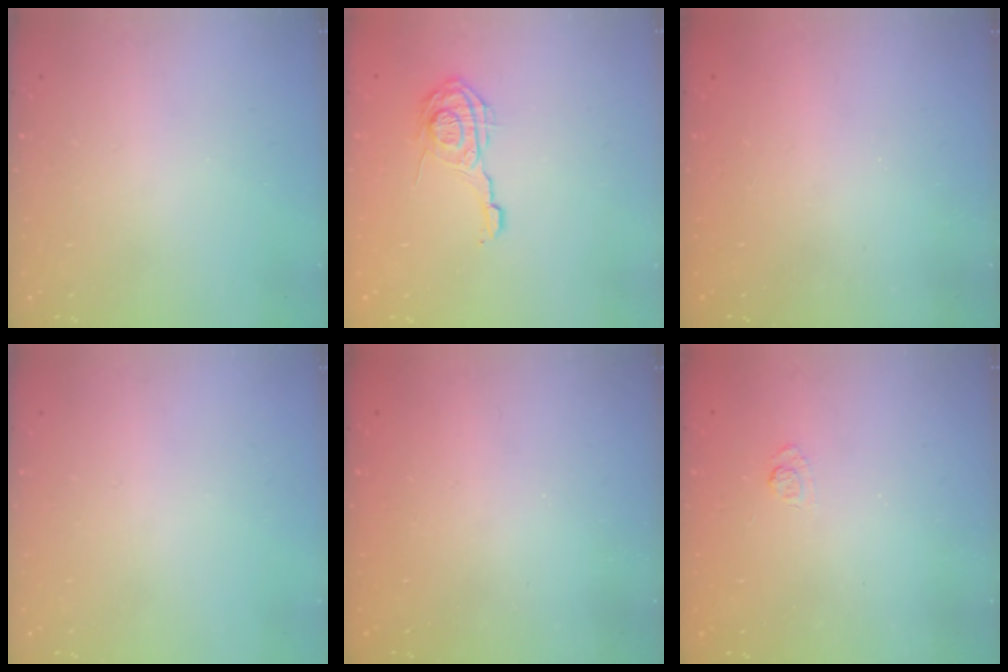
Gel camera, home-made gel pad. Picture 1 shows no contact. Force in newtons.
{"total": 11.0, "press": 11.0, "slide": 0.5}
{"total": 2.4, "press": 2.3, "slide": 0.7}
{"total": 0.0}
{"total": 2.3, "press": 2.2, "slide": 0.7}
{"total": 2.9, "press": 2.5, "slide": 1.5}